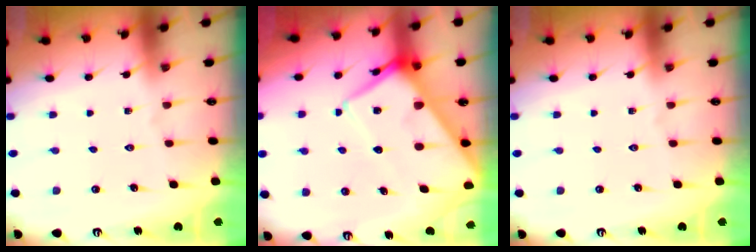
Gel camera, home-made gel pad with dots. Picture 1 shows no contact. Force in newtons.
{"total": 11.8, "press": 11.7, "slide": 1.1}
{"total": 0.0}